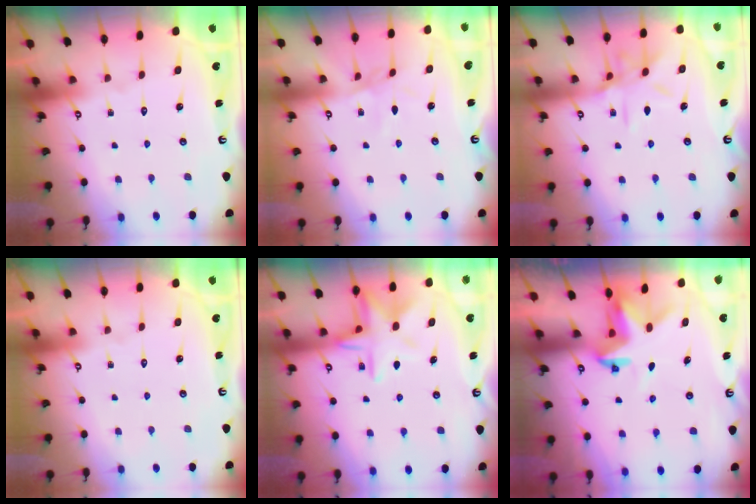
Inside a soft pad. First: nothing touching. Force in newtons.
{"total": 2.9, "press": 2.8, "slide": 0.5}
{"total": 9.6, "press": 9.6, "slide": 0.6}
{"total": 0.0}
{"total": 10.7, "press": 10.6, "slide": 0.9}
{"total": 3.4, "press": 3.4, "slide": 0.1}